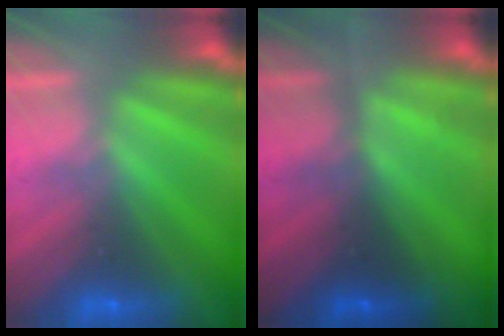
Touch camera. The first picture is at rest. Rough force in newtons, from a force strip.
{"total": 1.3}